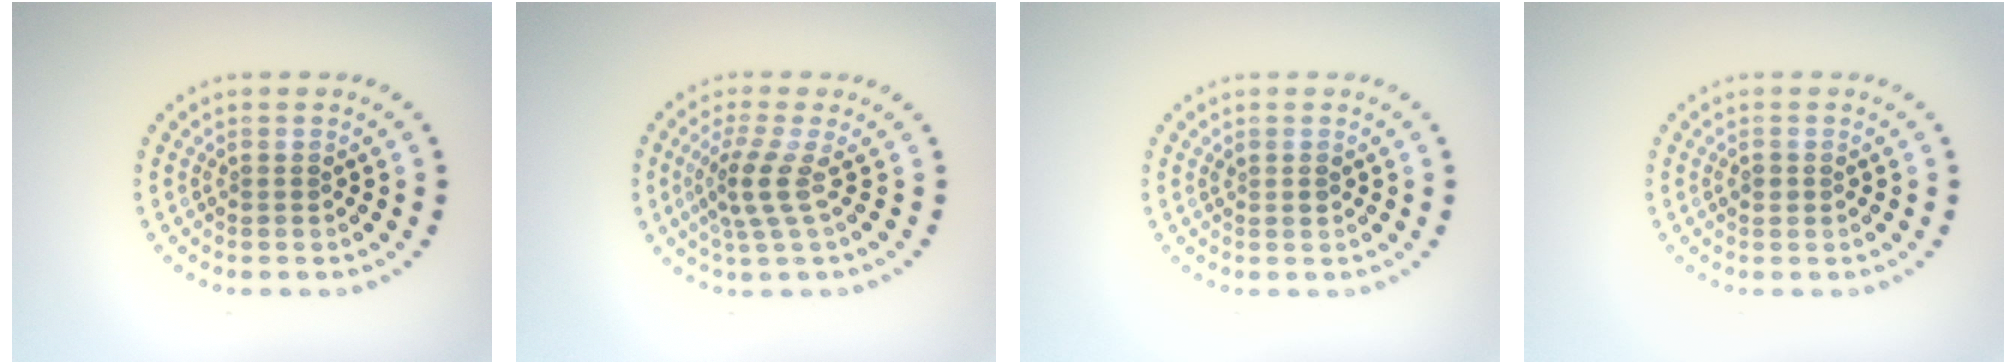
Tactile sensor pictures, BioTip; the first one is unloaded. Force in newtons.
{"total": 3.0, "press": 2.2, "slide": 2.0}
{"total": 0.7, "press": 0.7, "slide": 0.2}
{"total": 1.1, "press": 1.1, "slide": 0.2}